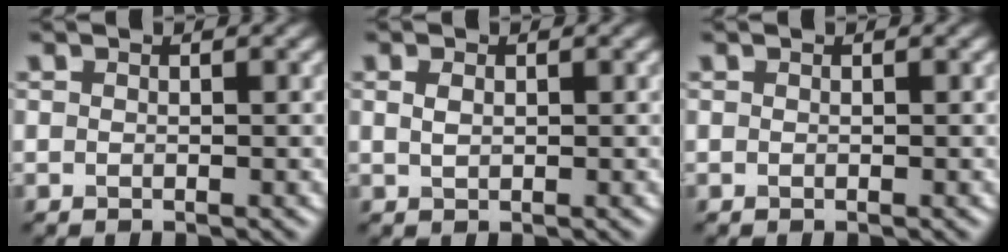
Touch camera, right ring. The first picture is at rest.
{"total": 1.0, "force": [0.3, 0.6, 0.7], "torque": [-0.019, 0.000, 0.008]}
{"total": 0.0}